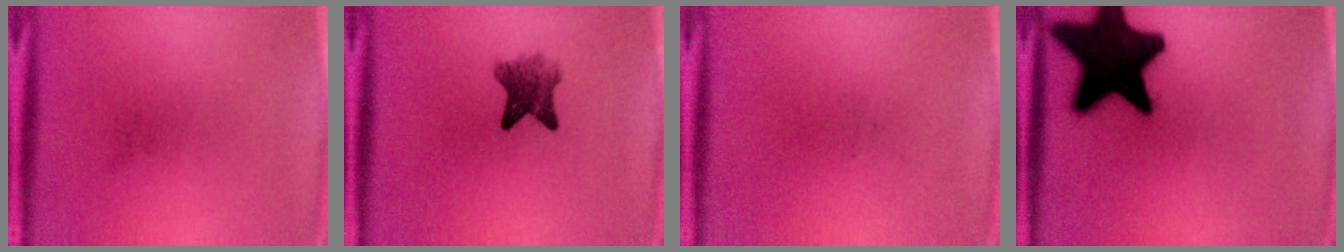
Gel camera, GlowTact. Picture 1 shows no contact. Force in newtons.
{"total": 5.2}
{"total": 0.0}
{"total": 19.4}